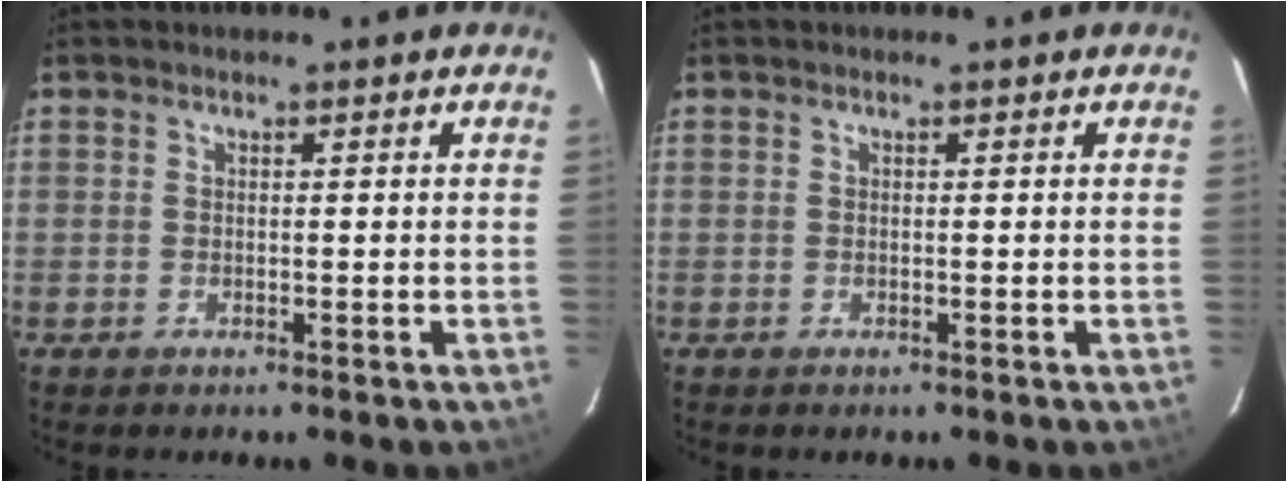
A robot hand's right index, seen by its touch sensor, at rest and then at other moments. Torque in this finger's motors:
{"motor_torque": [0.00, 0.00, 0.00, 0.00]}